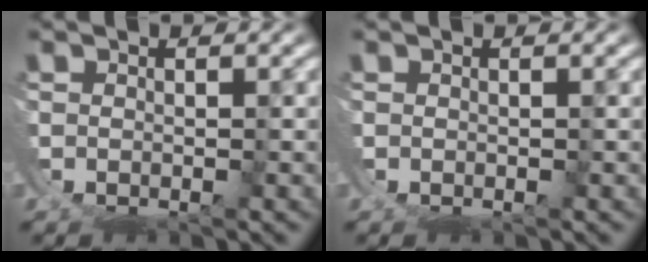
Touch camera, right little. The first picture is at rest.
{"total": 0.0}